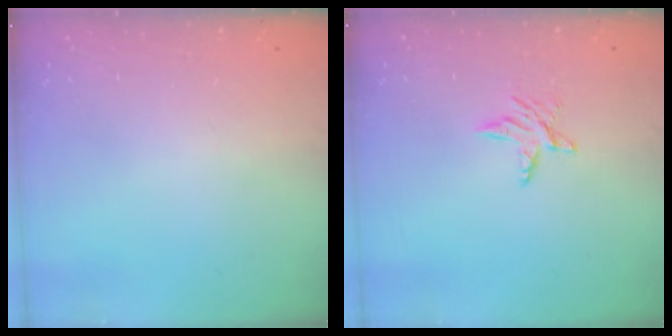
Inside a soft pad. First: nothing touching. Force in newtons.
{"total": 4.9, "press": 4.8, "slide": 0.6}